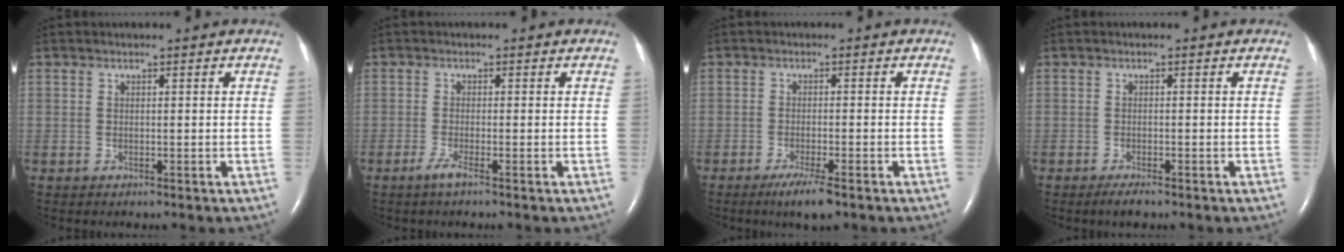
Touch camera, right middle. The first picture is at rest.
{"total": 1.7, "force": [-1.1, -0.2, 1.2], "torque": [-0.032, -0.005, -0.027]}
{"total": 4.1, "force": [-2.7, 0.2, 3.1], "torque": [-0.057, -0.011, -0.045]}
{"total": 1.8, "force": [-1.4, 0.3, 1.1], "torque": [-0.028, -0.005, -0.023]}